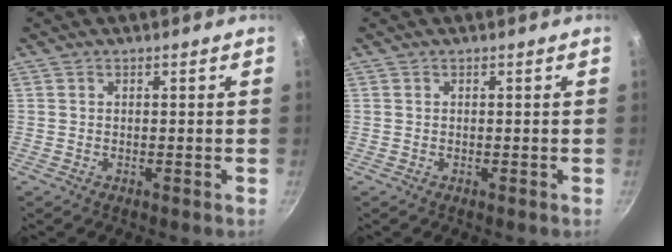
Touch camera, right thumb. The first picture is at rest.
{"total": 0.0}